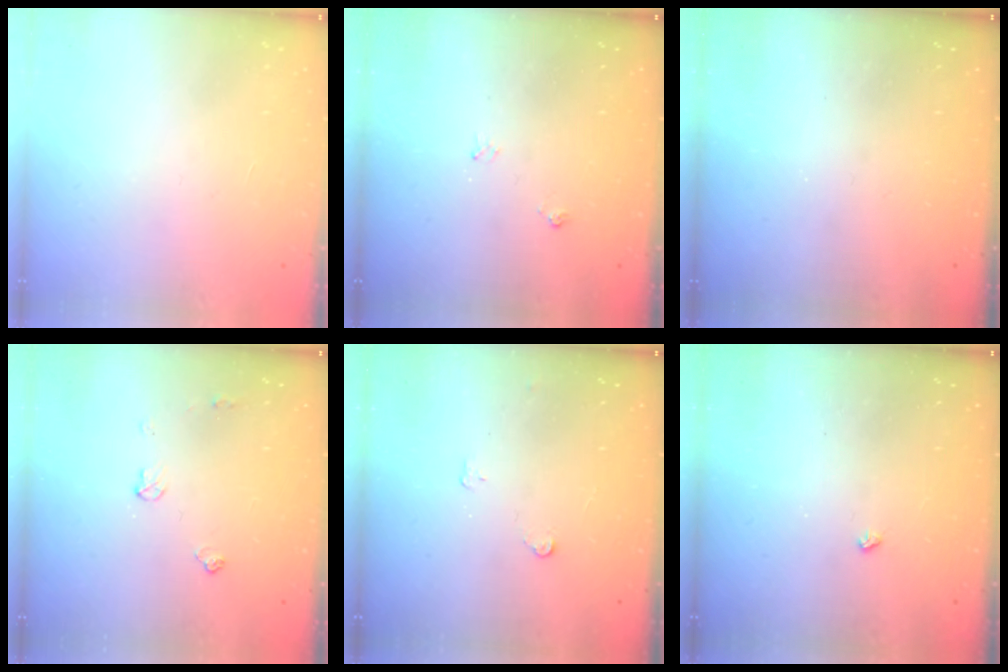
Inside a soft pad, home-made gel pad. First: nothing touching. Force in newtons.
{"total": 4.4, "press": 4.3, "slide": 0.6}
{"total": 0.0}
{"total": 5.3, "press": 5.2, "slide": 0.7}
{"total": 3.4, "press": 3.4, "slide": 0.3}
{"total": 2.1, "press": 2.1, "slide": 0.4}